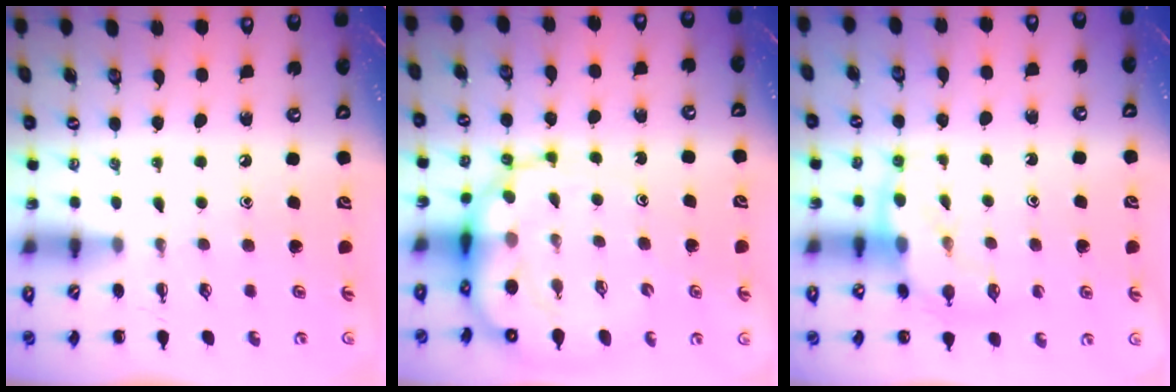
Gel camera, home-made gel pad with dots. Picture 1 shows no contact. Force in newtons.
{"total": 10.7, "press": 10.3, "slide": 2.8}
{"total": 10.2, "press": 10.1, "slide": 1.6}